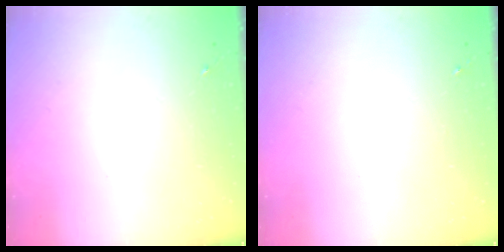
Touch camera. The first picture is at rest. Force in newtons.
{"total": 0.0}